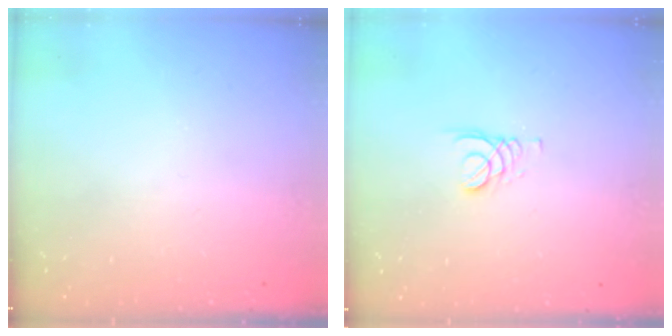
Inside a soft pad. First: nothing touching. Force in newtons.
{"total": 2.1, "press": 2.1, "slide": 0.1}